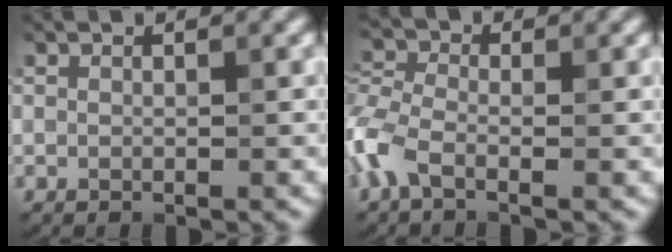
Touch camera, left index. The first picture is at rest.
{"total": 4.0, "force": [-1.9, 2.0, 2.8], "torque": [-0.075, 0.003, -0.058]}